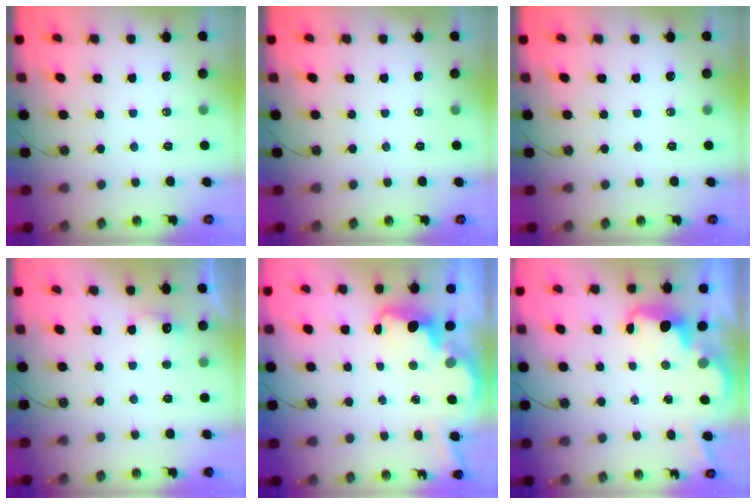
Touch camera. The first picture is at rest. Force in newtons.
{"total": 0.0}
{"total": 0.0}
{"total": 5.2, "press": 5.0, "slide": 1.2}
{"total": 4.1, "press": 4.0, "slide": 0.7}
{"total": 2.6, "press": 2.6, "slide": 0.5}